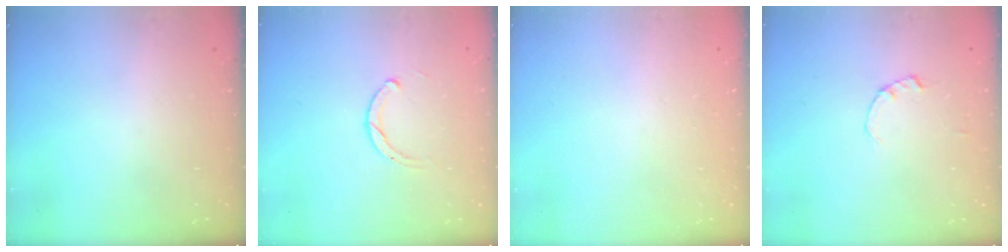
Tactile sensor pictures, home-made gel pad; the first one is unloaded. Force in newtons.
{"total": 1.8, "press": 1.8, "slide": 0.2}
{"total": 2.5, "press": 2.5, "slide": 0.2}
{"total": 0.0}